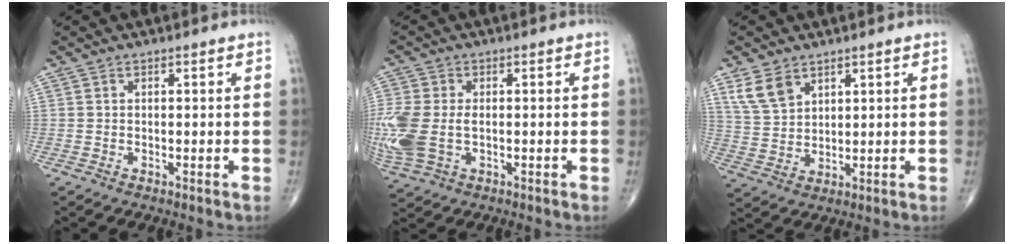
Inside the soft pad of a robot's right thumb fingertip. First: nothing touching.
{"total": 12.4, "force": [-1.3, 8.0, 9.4], "torque": [-0.263, -0.004, -0.016]}
{"total": 6.6, "force": [3.9, 4.1, 3.3], "torque": [-0.054, -0.014, 0.087]}